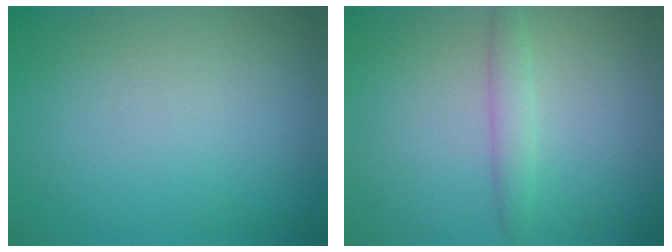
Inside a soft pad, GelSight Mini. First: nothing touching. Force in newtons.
{"total": 1.8, "press": 1.8, "slide": 0.1}